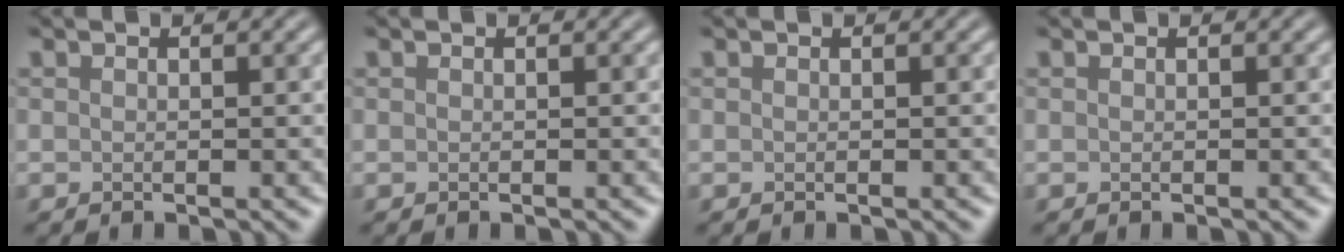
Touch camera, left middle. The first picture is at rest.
{"total": 0.0}
{"total": 0.0}
{"total": 0.0}